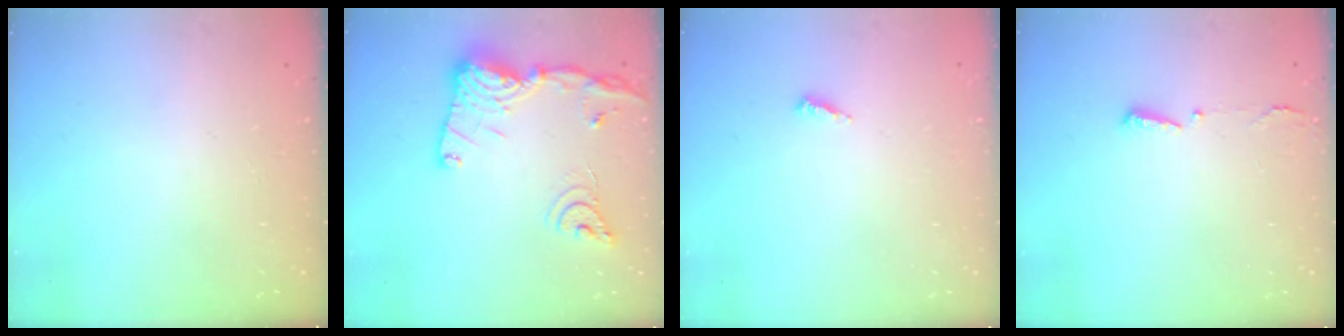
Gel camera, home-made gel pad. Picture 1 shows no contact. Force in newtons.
{"total": 18.5, "press": 18.4, "slide": 1.7}
{"total": 3.9, "press": 3.9, "slide": 0.2}
{"total": 2.9, "press": 2.8, "slide": 0.6}